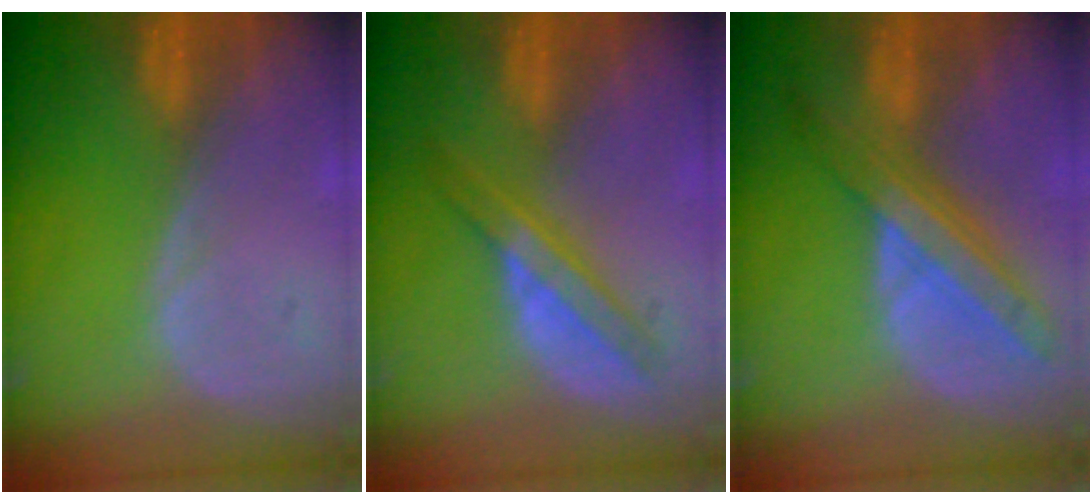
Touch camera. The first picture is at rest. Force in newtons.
{"total": 5.4, "press": 5.3, "slide": 0.8}
{"total": 8.6, "press": 7.6, "slide": 4.1}